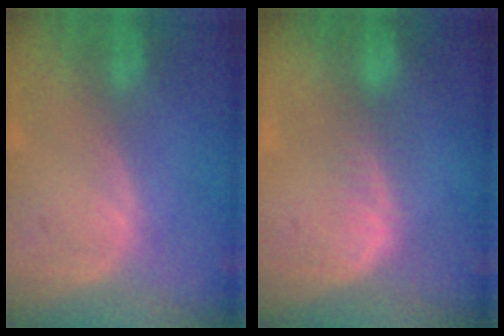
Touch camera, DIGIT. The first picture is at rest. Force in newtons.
{"total": 2.5, "press": 2.0, "slide": 1.6}